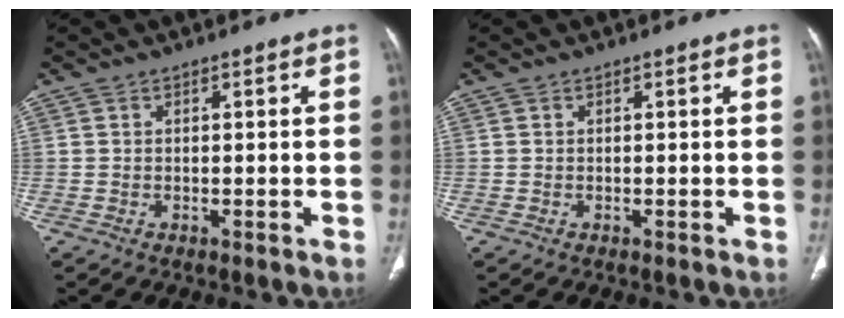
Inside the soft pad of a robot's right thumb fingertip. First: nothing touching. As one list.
[{"total": 0.0}]